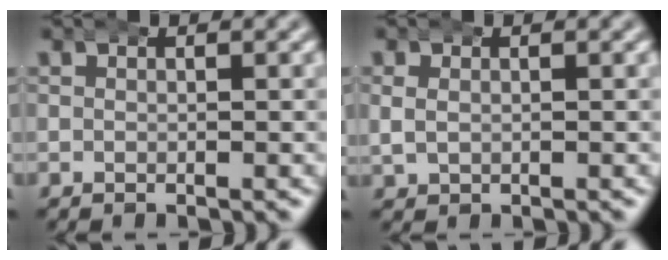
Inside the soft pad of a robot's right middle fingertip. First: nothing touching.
{"total": 1.5, "force": [0.2, 1.3, 0.7], "torque": [-0.019, -0.001, 0.008]}